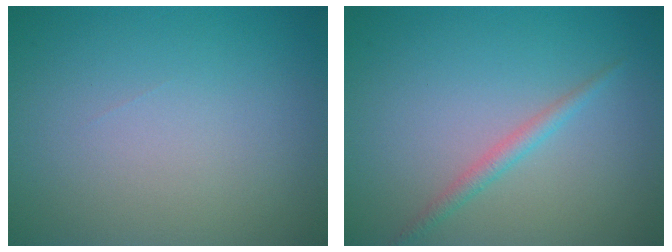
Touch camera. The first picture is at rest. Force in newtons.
{"total": 1.5, "press": 1.5, "slide": 0.0}